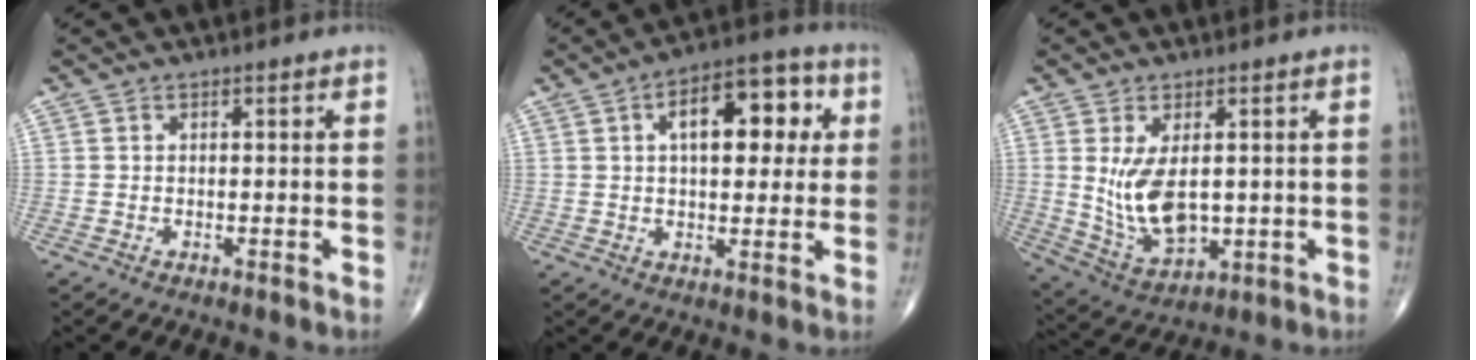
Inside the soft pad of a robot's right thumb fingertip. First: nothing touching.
{"total": 13.7, "force": [3.6, 7.0, 11.2], "torque": [-0.127, 0.017, 0.048]}
{"total": 10.1, "force": [0.9, 5.5, 8.5], "torque": [-0.151, -0.019, 0.038]}